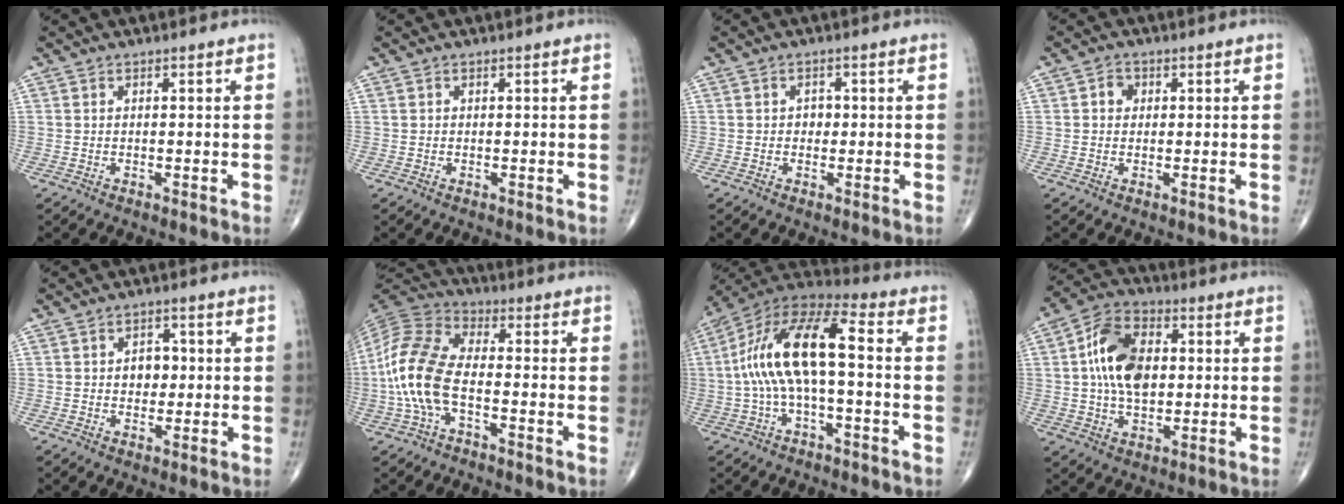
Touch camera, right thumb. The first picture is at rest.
{"total": 0.0}
{"total": 1.7, "force": [0.0, 1.4, 0.9], "torque": [-0.001, 0.005, -0.004]}
{"total": 2.2, "force": [0.4, 2.0, 1.0], "torque": [-0.003, 0.004, 0.001]}
{"total": 4.2, "force": [0.3, 3.2, 2.7], "torque": [-0.015, 0.004, 0.002]}
{"total": 13.4, "force": [-2.9, 6.7, 11.2], "torque": [-0.251, 0.032, -0.064]}
{"total": 16.2, "force": [-0.2, 6.1, 15.0], "torque": [-0.301, 0.053, -0.011]}
{"total": 13.2, "force": [1.4, 8.2, 10.2], "torque": [-0.170, 0.014, 0.020]}